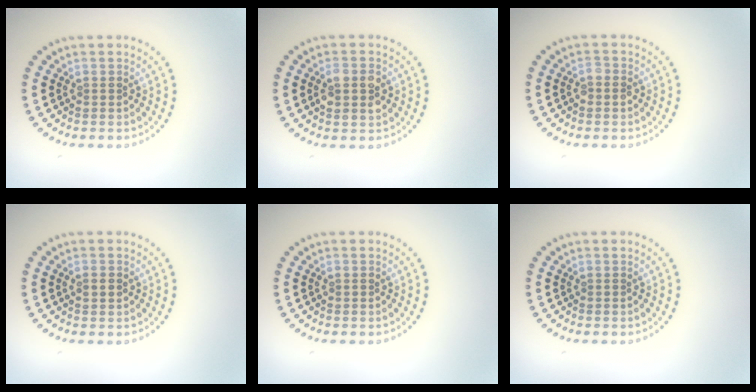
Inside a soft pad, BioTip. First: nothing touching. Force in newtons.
{"total": 2.8, "press": 2.8, "slide": 0.2}
{"total": 1.1, "press": 1.1, "slide": 0.1}
{"total": 1.5, "press": 1.5, "slide": 0.1}
{"total": 0.5, "press": 0.5, "slide": 0.1}
{"total": 0.0}